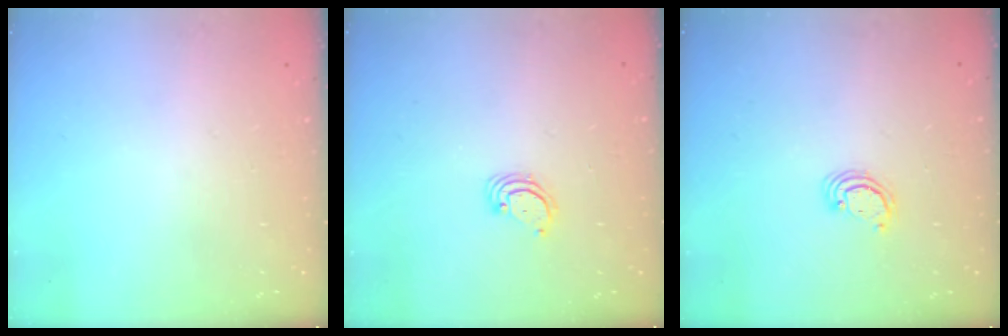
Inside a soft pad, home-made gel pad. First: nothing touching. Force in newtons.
{"total": 3.5, "press": 3.5, "slide": 0.3}
{"total": 2.6, "press": 2.5, "slide": 0.3}